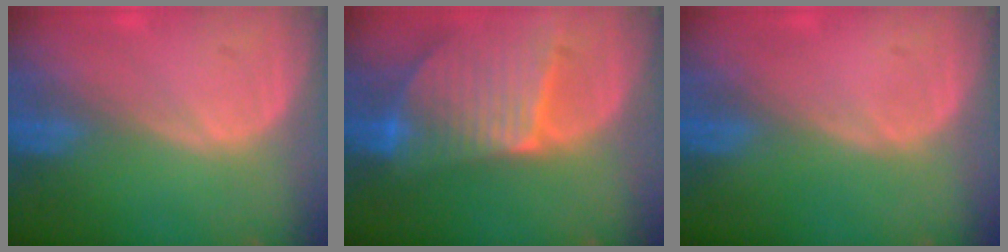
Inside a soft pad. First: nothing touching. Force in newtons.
{"total": 9.4, "press": 8.2, "slide": 4.6}
{"total": 0.0}